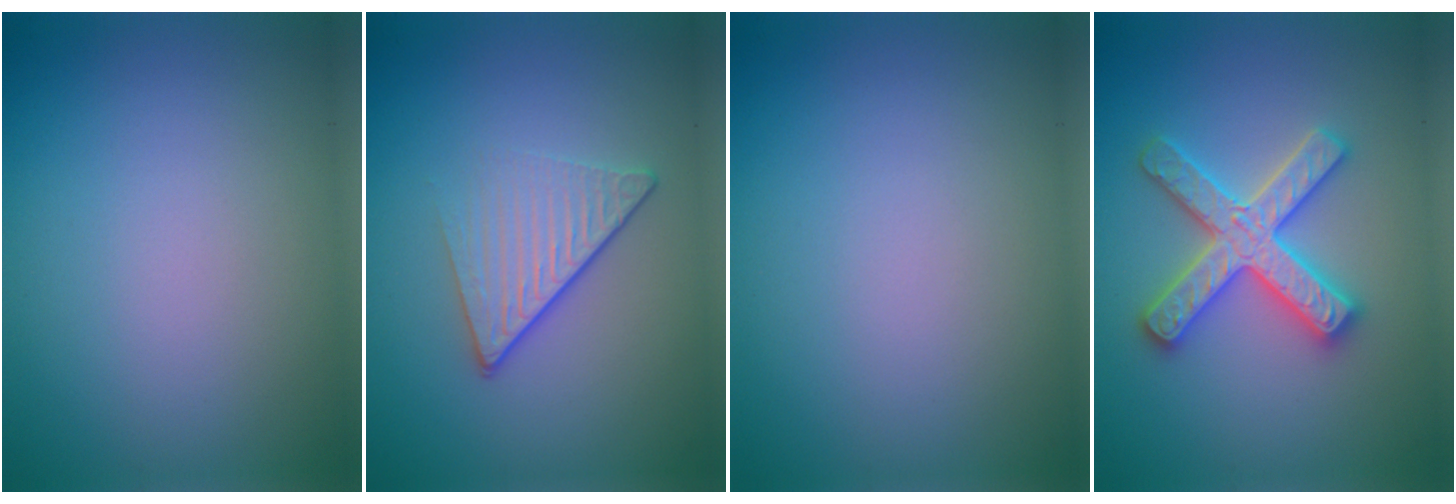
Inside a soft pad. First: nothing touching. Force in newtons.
{"total": 4.2, "press": 2.7, "slide": 3.2}
{"total": 0.0}
{"total": 5.0, "press": 5.0, "slide": 0.8}